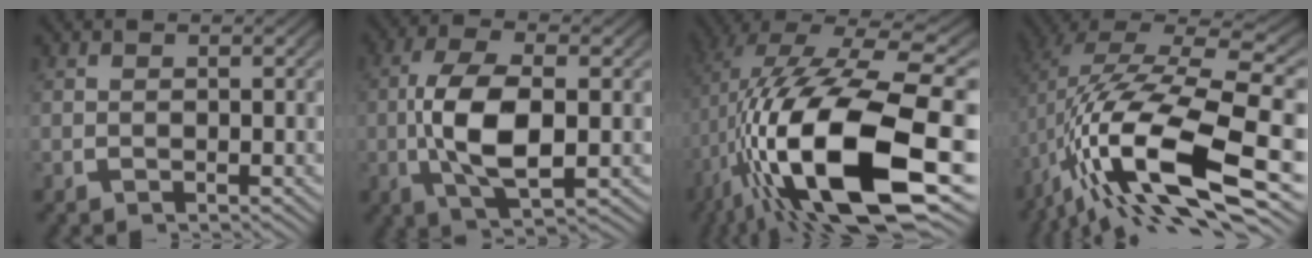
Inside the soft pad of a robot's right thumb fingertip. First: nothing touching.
{"total": 8.0, "force": [-0.2, 4.0, 7.0], "torque": [-0.154, -0.019, 0.005]}
{"total": 20.6, "force": [-2.8, 10.1, 17.7], "torque": [-0.363, -0.062, 0.005]}
{"total": 15.0, "force": [-2.2, 7.9, 12.6], "torque": [-0.279, -0.056, 0.002]}